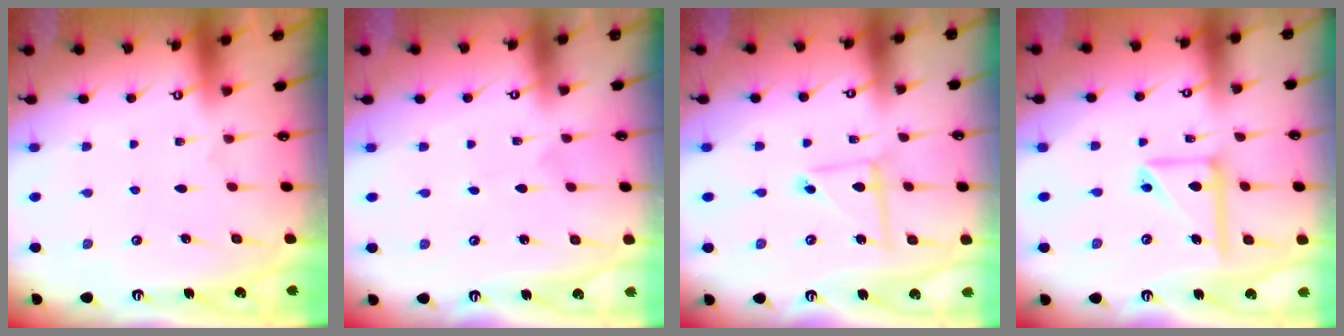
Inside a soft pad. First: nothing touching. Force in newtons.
{"total": 0.5, "press": 0.5, "slide": 0.0}
{"total": 5.4, "press": 5.3, "slide": 0.5}
{"total": 12.7, "press": 12.6, "slide": 1.7}